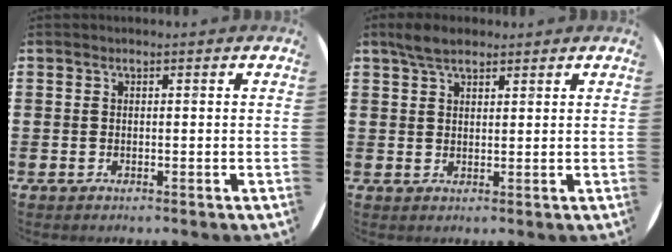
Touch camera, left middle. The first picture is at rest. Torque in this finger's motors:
{"motor_torque": [0.80, -0.92, 0.04, 0.01]}